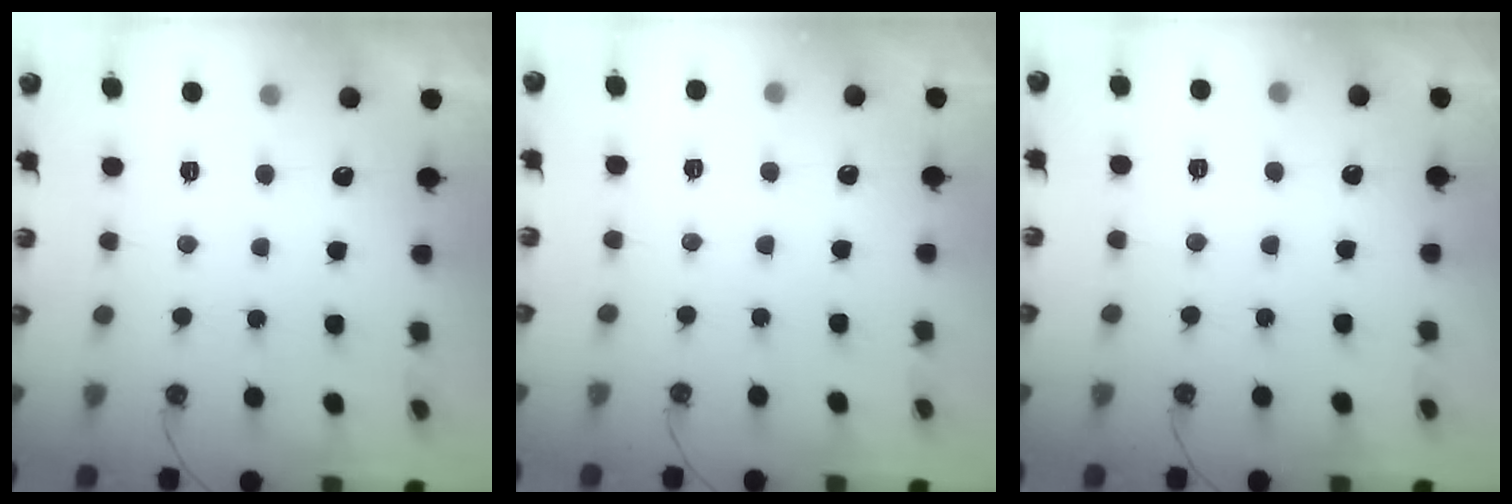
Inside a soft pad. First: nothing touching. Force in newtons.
{"total": 4.1, "press": 4.1, "slide": 0.6}
{"total": 5.2, "press": 5.2, "slide": 0.7}